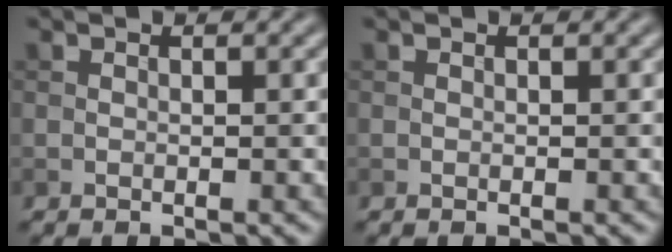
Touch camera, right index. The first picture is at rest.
{"total": 0.0}